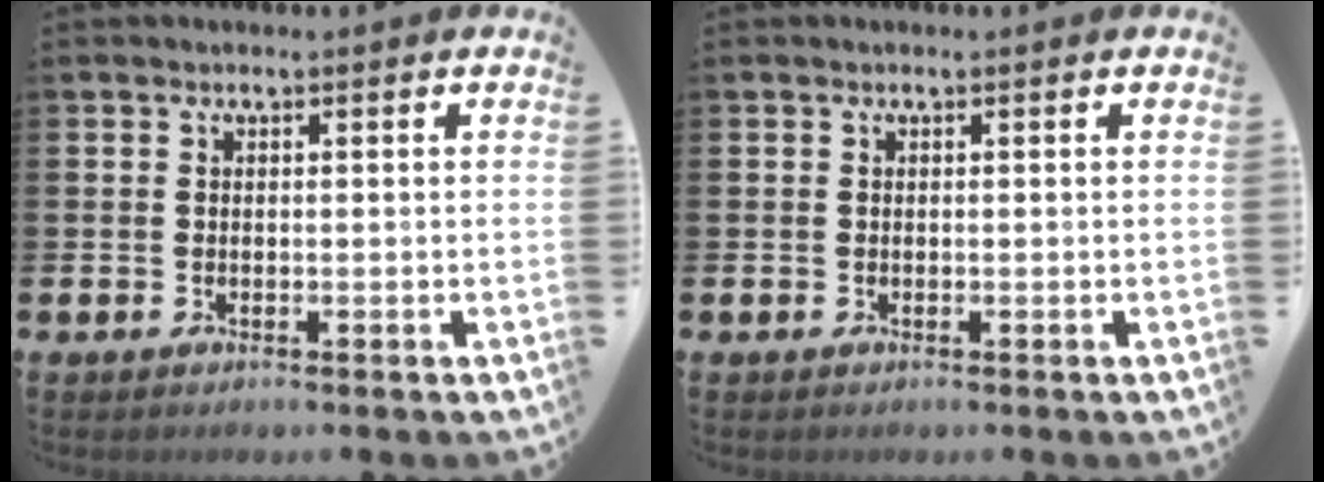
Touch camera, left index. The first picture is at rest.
{"total": 0.0}